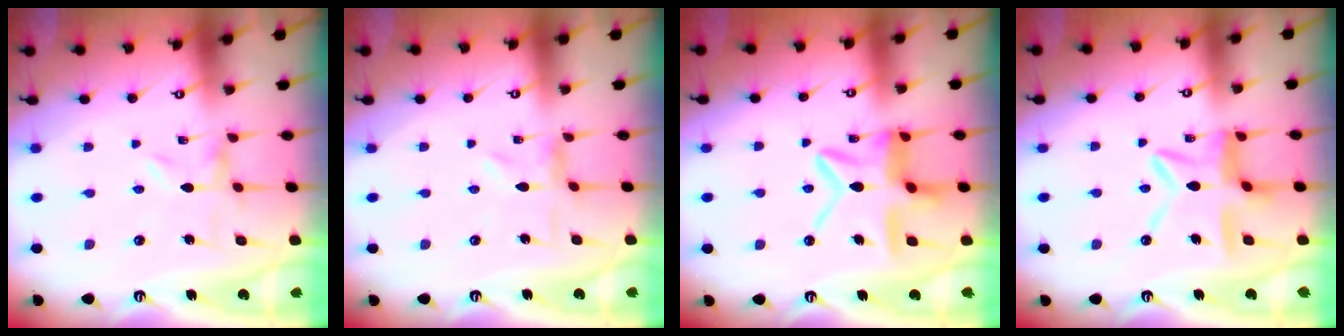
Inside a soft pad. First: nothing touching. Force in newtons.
{"total": 1.6, "press": 1.6, "slide": 0.2}
{"total": 14.5, "press": 14.4, "slide": 1.5}
{"total": 12.2, "press": 12.2, "slide": 1.2}